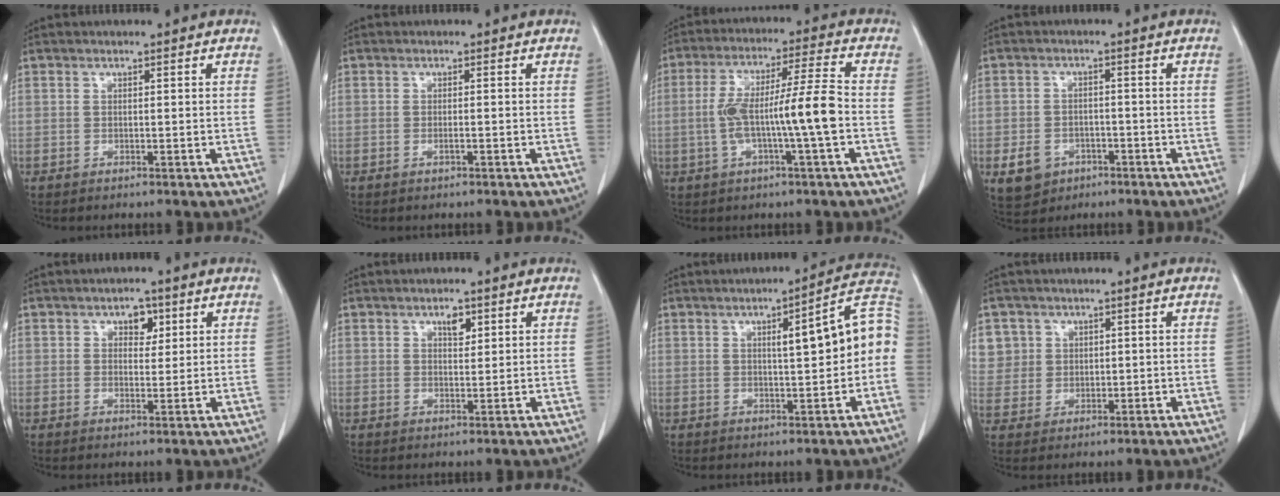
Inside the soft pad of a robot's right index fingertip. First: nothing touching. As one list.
[{"total": 0.6, "force": [-0.2, 0.0, 0.6], "torque": [-0.015, -0.001, -0.003]}, {"total": 11.3, "force": [-1.8, 0.1, 11.2], "torque": [-0.213, 0.018, -0.037]}, {"total": 5.3, "force": [-2.4, 4.3, 1.9], "torque": [-0.036, 0.003, -0.028]}, {"total": 3.3, "force": [1.6, 2.0, 2.0], "torque": [-0.024, 0.004, 0.023]}, {"total": 2.5, "force": [1.4, 1.1, 1.6], "torque": [-0.025, -0.003, 0.024]}, {"total": 10.1, "force": [0.6, 1.5, 10.0], "torque": [-0.128, 0.030, 0.005]}, {"total": 6.2, "force": [2.8, 5.5, 0.1], "torque": [0.004, 0.009, 0.063]}]